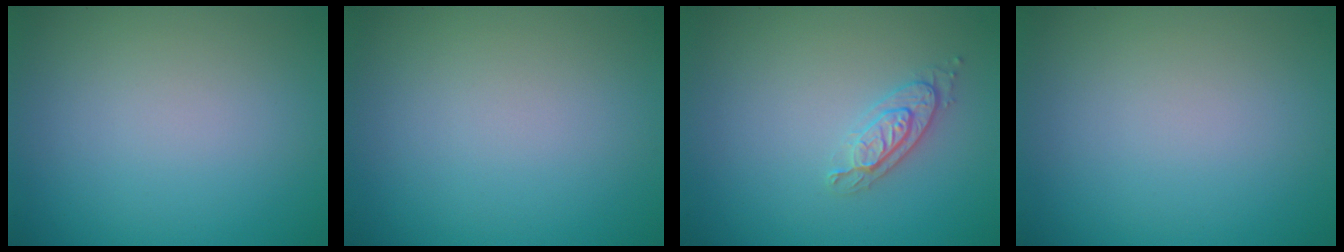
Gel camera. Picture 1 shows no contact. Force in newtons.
{"total": 0.0}
{"total": 2.1, "press": 2.0, "slide": 0.6}
{"total": 0.0}